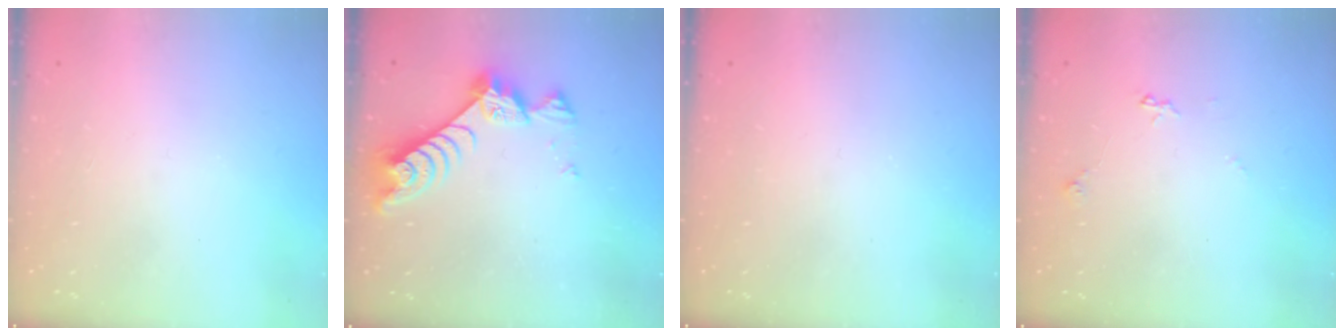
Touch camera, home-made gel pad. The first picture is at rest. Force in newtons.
{"total": 7.4, "press": 7.3, "slide": 0.9}
{"total": 0.0}
{"total": 5.2, "press": 5.1, "slide": 0.7}